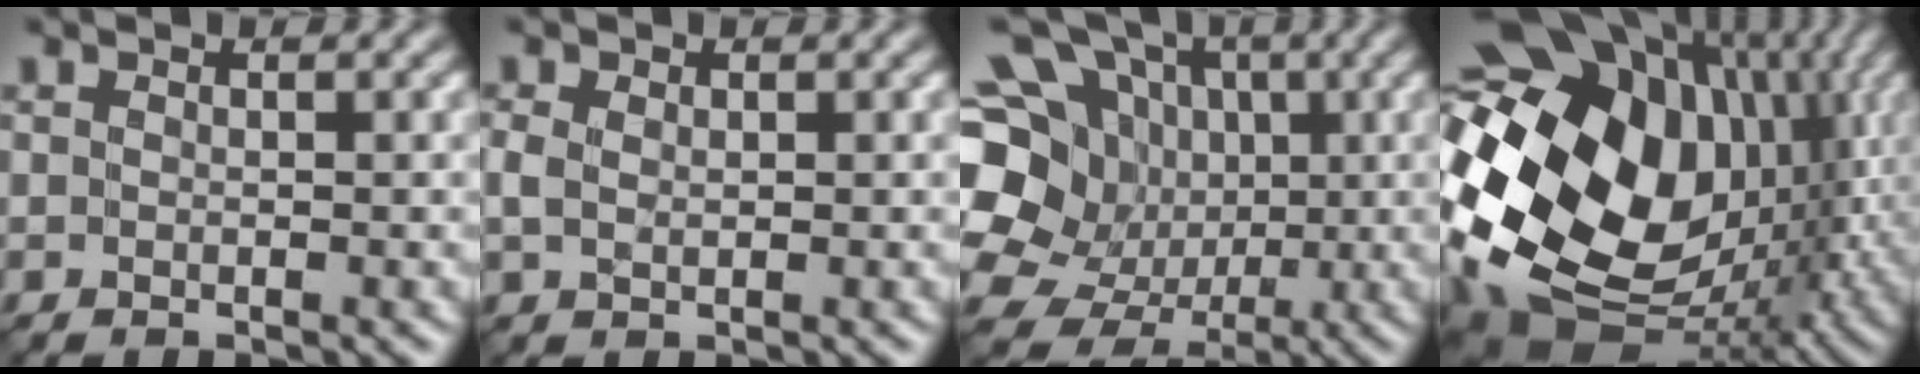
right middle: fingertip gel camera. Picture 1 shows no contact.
{"total": 1.6, "force": [0.3, 1.3, 1.0], "torque": [-0.025, 0.004, 0.006]}
{"total": 17.1, "force": [-0.4, 15.4, 7.3], "torque": [-0.189, 0.018, -0.021]}
{"total": 19.5, "force": [1.9, 14.4, 13.0], "torque": [-0.249, -0.003, 0.057]}